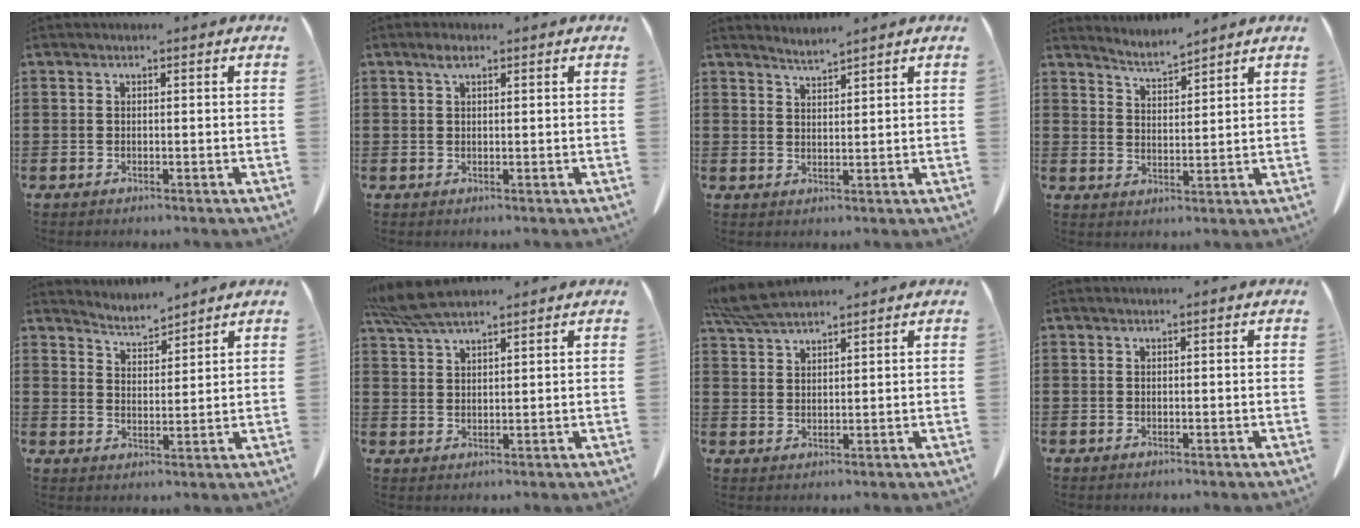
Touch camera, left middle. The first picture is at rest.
{"total": 1.7, "force": [0.9, 0.8, 1.2], "torque": [-0.028, 0.003, 0.018]}
{"total": 2.1, "force": [2.1, -0.4, -0.1], "torque": [-0.004, -0.006, 0.042]}
{"total": 3.4, "force": [3.4, -0.3, -0.1], "torque": [-0.009, -0.022, 0.061]}
{"total": 3.6, "force": [3.6, 0.3, -0.4], "torque": [-0.006, -0.021, 0.066]}
{"total": 5.9, "force": [5.0, 1.1, 2.9], "torque": [-0.071, -0.008, 0.097]}
{"total": 5.5, "force": [4.9, 0.7, 2.3], "torque": [-0.060, -0.011, 0.095]}
{"total": 0.0}